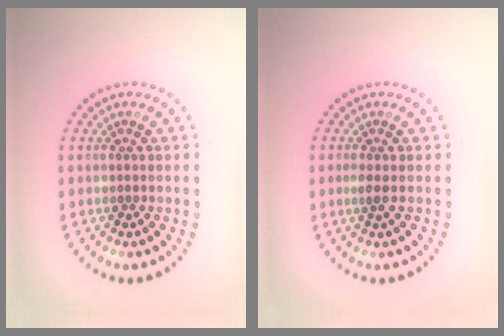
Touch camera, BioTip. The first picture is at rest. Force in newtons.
{"total": 0.9, "press": 0.7, "slide": 0.6}